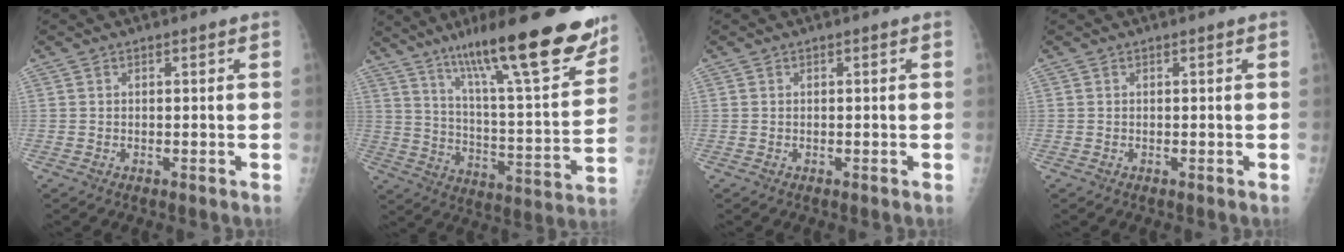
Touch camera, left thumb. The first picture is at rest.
{"total": 26.4, "force": [17.9, 4.6, 18.9], "torque": [-0.263, -0.064, 0.280]}
{"total": 0.0}
{"total": 0.0}